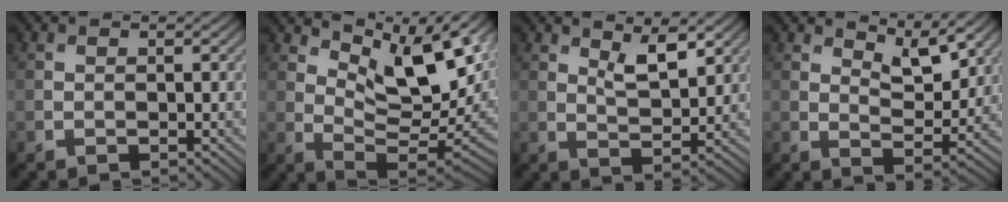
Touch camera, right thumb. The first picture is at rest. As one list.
[{"total": 12.0, "force": [6.4, 3.8, 9.4], "torque": [-0.173, 0.001, 0.124]}, {"total": 4.4, "force": [2.5, 1.5, 3.3], "torque": [-0.064, -0.011, 0.049]}, {"total": 5.7, "force": [4.2, 1.8, 3.4], "torque": [-0.060, -0.015, 0.073]}]